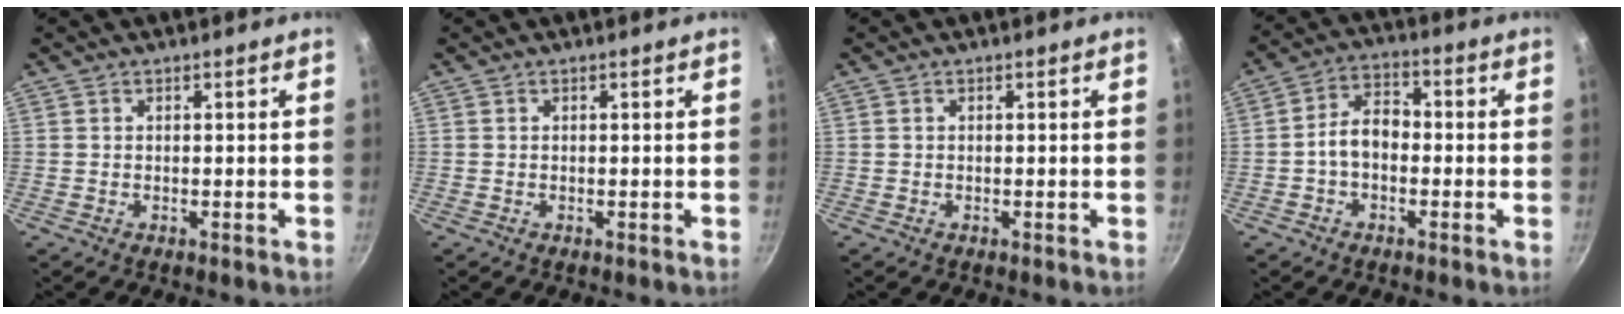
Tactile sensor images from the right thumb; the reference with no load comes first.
{"total": 0.0}
{"total": 0.0}
{"total": 6.7, "force": [-1.3, 4.5, 4.8], "torque": [-0.061, 0.032, -0.034]}